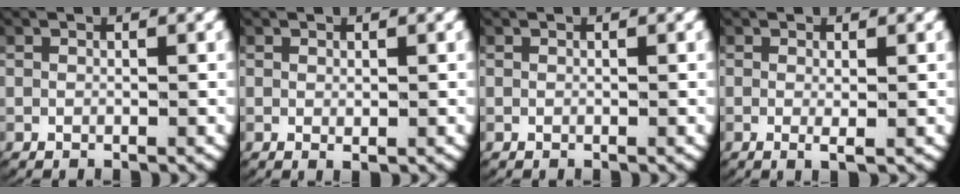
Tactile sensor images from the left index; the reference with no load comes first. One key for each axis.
{"total": 0.6, "fx": 0.1, "fy": 0.2, "fz": 0.5, "tx": -0.011, "ty": -0.006, "tz": 0.005}
{"total": 0.0}
{"total": 1.4, "fx": -0.3, "fy": 0.1, "fz": 1.3, "tx": -0.034, "ty": -0.011, "tz": -0.002}